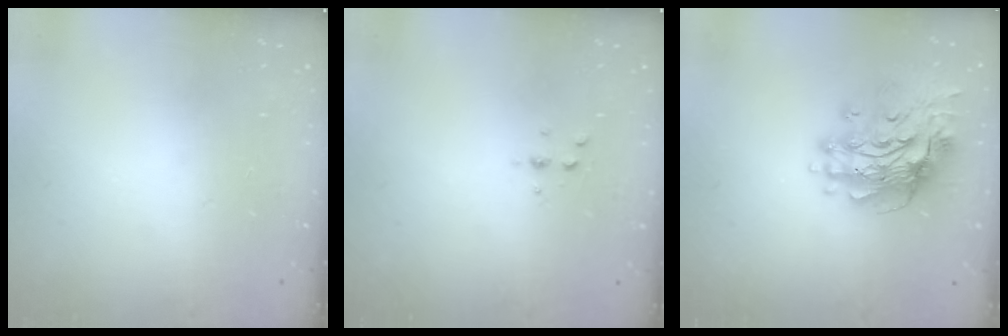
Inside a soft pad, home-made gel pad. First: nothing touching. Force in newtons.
{"total": 2.6, "press": 2.6, "slide": 0.3}
{"total": 17.5, "press": 17.4, "slide": 1.7}